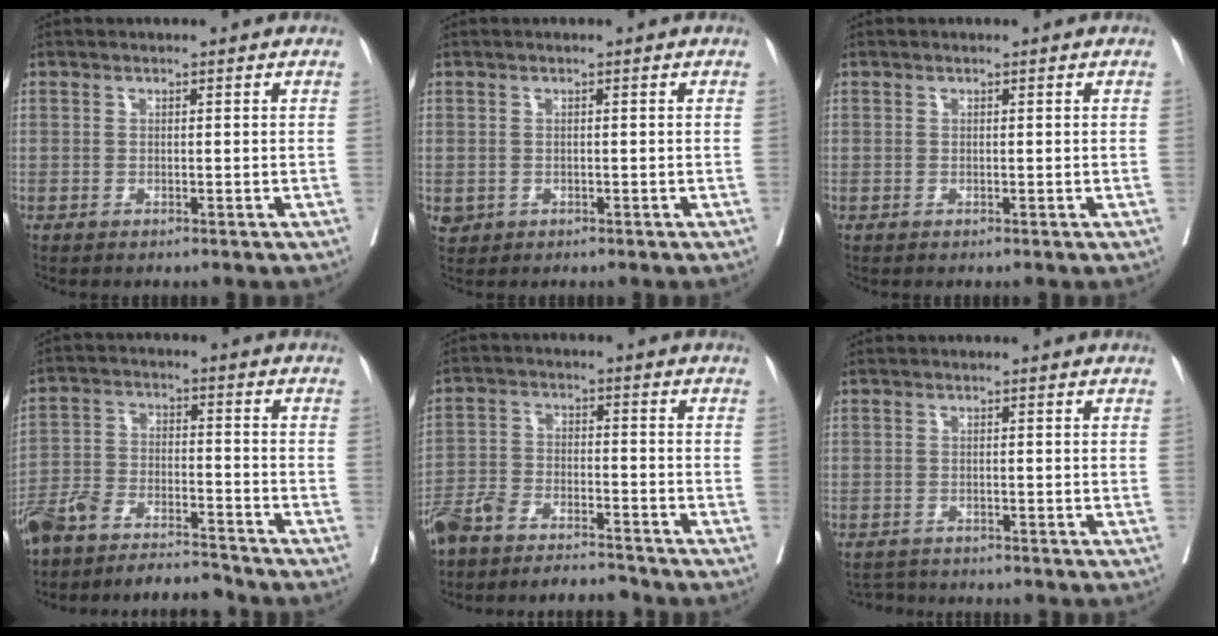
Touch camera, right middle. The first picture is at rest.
{"total": 1.0, "force": [-0.3, 0.9, 0.3], "torque": [-0.007, 0.002, 0.001]}
{"total": 0.0}
{"total": 10.9, "force": [-10.5, 1.0, 2.9], "torque": [-0.049, 0.012, -0.183]}
{"total": 9.5, "force": [-8.8, 1.6, 3.2], "torque": [-0.054, 0.004, -0.152]}
{"total": 2.3, "force": [-2.2, 0.6, -0.3], "torque": [0.005, -0.010, -0.036]}